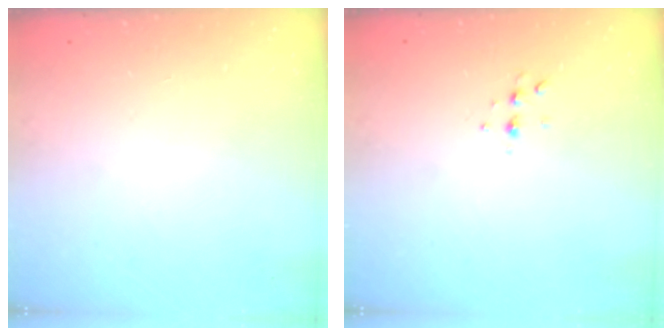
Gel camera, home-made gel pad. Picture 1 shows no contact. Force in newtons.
{"total": 3.6, "press": 3.5, "slide": 0.7}